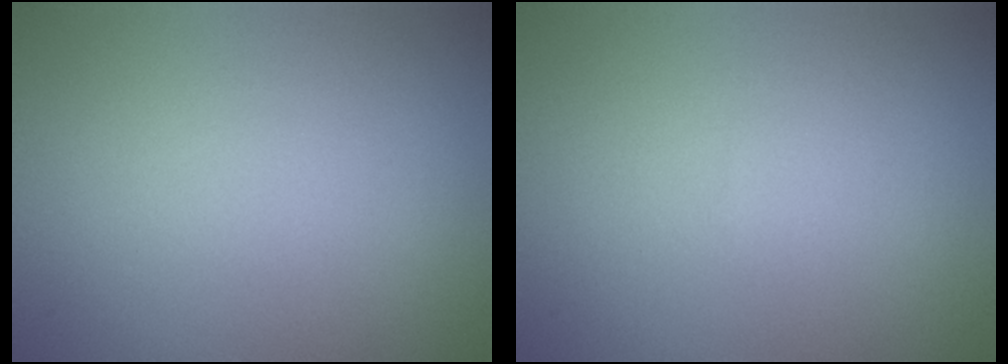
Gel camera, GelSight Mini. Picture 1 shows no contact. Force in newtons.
{"total": 0.0}